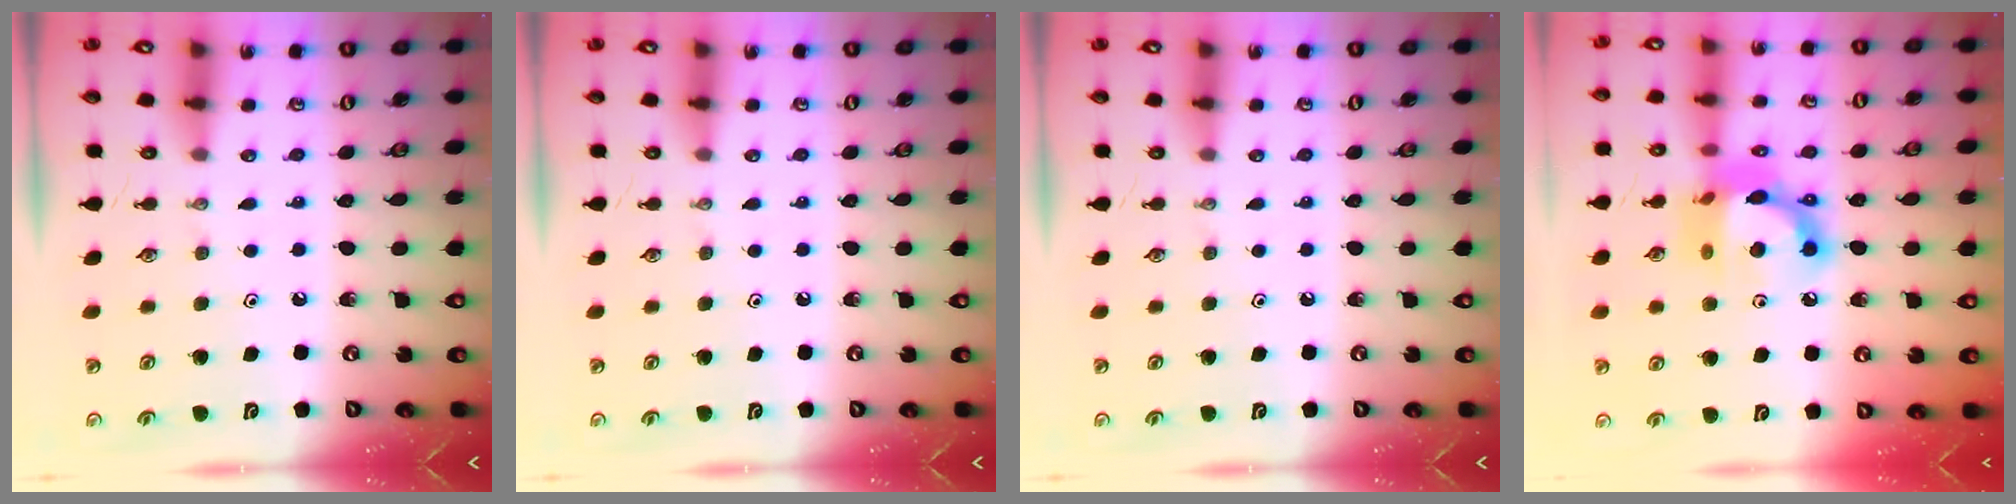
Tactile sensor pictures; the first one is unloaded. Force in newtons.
{"total": 0.0}
{"total": 0.0}
{"total": 14.4, "press": 14.4, "slide": 1.1}